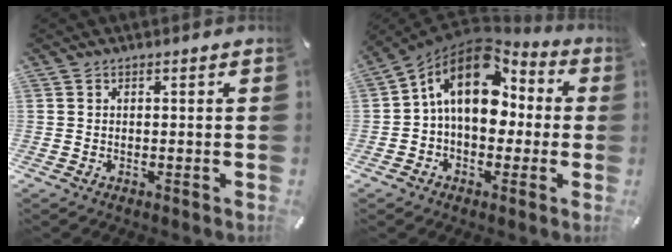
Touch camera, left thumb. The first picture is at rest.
{"total": 16.0, "force": [3.4, 11.0, 11.1], "torque": [-0.201, -0.008, 0.055]}